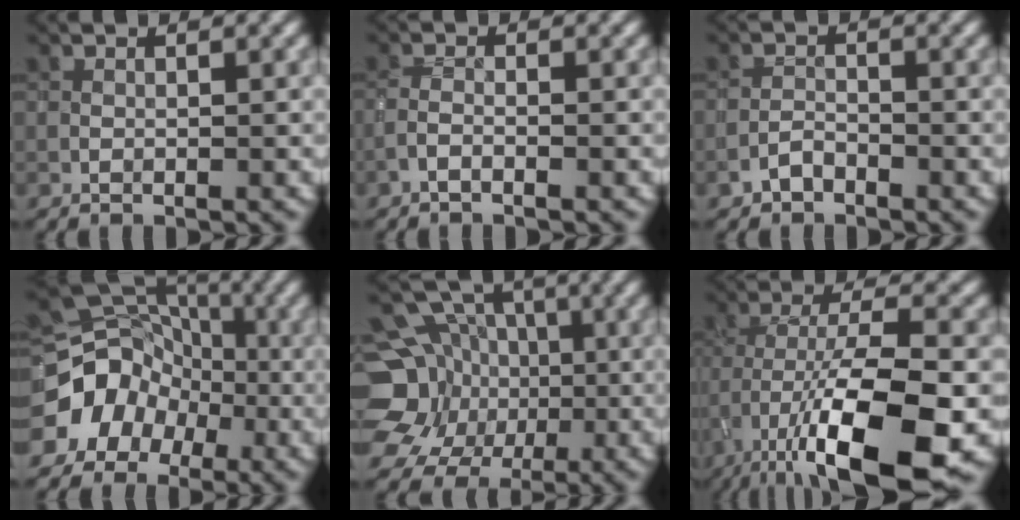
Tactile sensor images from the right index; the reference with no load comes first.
{"total": 1.2, "force": [-0.9, 0.2, 0.8], "torque": [-0.017, 0.002, -0.021]}
{"total": 1.2, "force": [-1.0, 0.6, 0.4], "torque": [-0.004, 0.007, -0.021]}
{"total": 10.2, "force": [-4.0, 8.9, 3.1], "torque": [-0.036, -0.017, -0.086]}
{"total": 12.7, "force": [-1.4, 11.5, 5.3], "torque": [-0.139, 0.012, -0.041]}
{"total": 14.3, "force": [-6.5, 4.8, 11.7], "torque": [-0.209, -0.009, -0.110]}